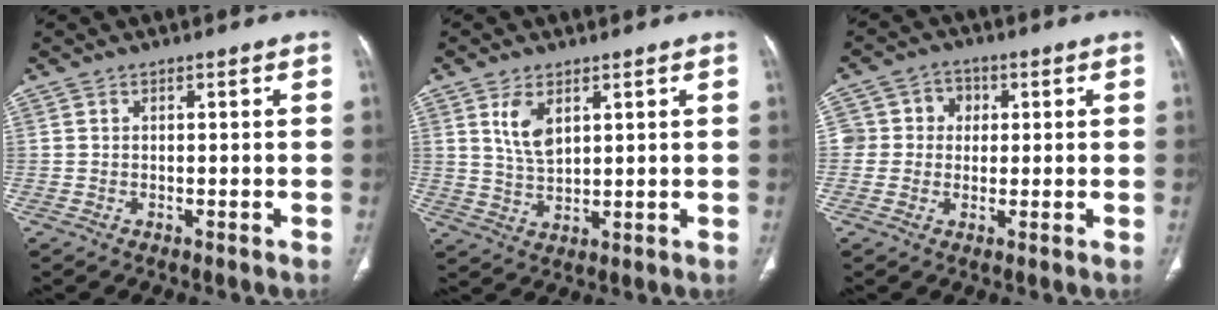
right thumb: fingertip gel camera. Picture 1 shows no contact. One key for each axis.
{"total": 5.8, "fx": 2.6, "fy": 3.0, "fz": 4.2, "tx": -0.074, "ty": -0.015, "tz": 0.059}
{"total": 6.5, "fx": 0.6, "fy": 6.2, "fz": 1.7, "tx": 0.011, "ty": 0.016, "tz": 0.004}